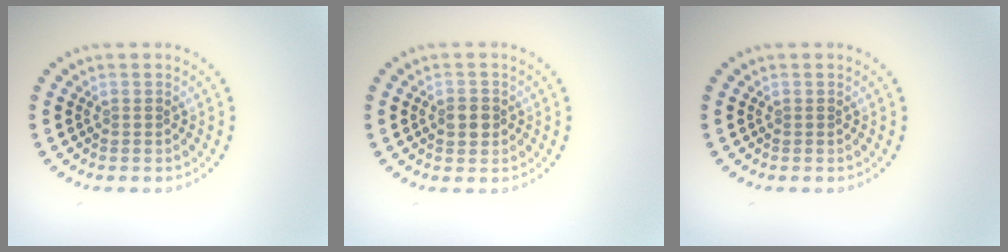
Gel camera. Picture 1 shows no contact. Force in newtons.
{"total": 1.9, "press": 1.8, "slide": 0.4}
{"total": 0.0}